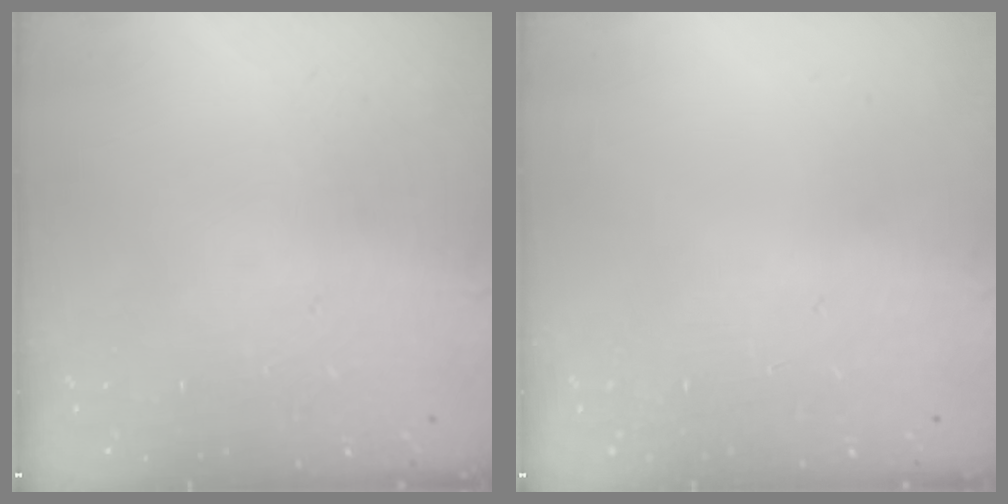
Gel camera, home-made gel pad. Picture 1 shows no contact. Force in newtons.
{"total": 0.0}